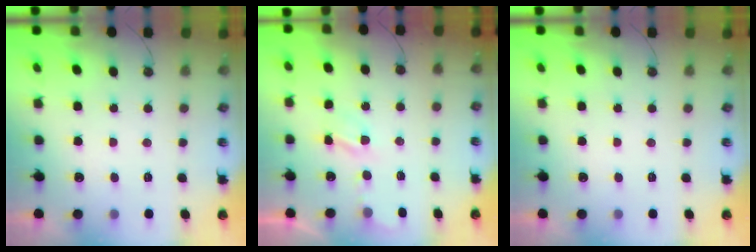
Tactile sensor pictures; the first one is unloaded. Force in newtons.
{"total": 3.3, "press": 3.3, "slide": 0.7}
{"total": 0.0}